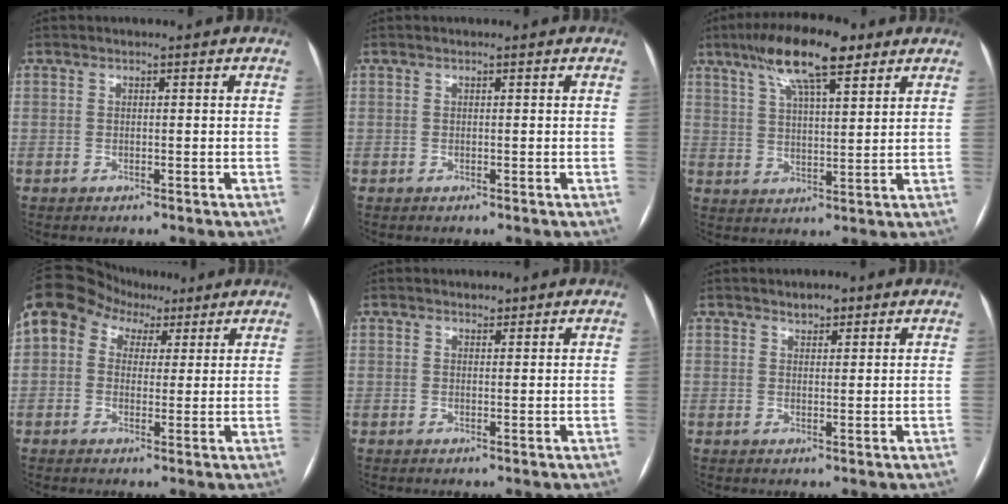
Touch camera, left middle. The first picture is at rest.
{"total": 0.0}
{"total": 11.9, "force": [7.6, 2.7, 8.8], "torque": [-0.161, 0.020, 0.131]}
{"total": 11.8, "force": [6.5, 9.2, 3.6], "torque": [-0.057, 0.054, 0.099]}
{"total": 1.2, "force": [1.0, 0.5, 0.4], "torque": [-0.013, 0.000, 0.016]}
{"total": 2.1, "force": [1.6, 0.9, 1.0], "torque": [-0.019, 0.003, 0.025]}